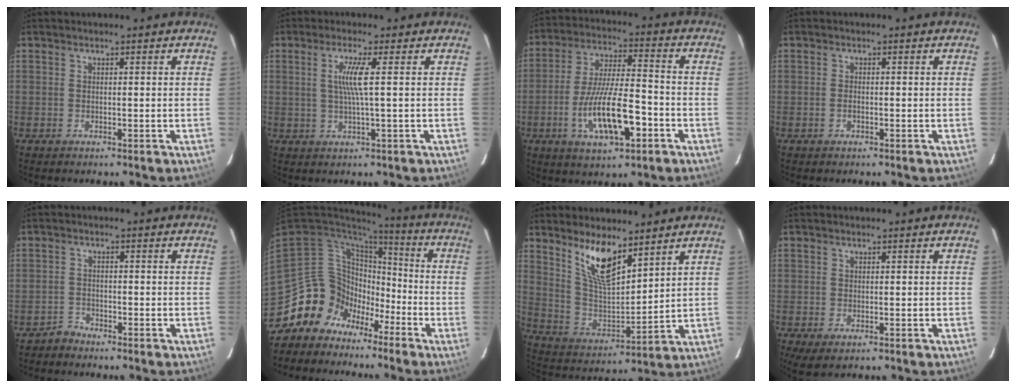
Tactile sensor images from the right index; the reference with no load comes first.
{"total": 4.6, "force": [0.8, -0.8, 4.5], "torque": [-0.085, -0.003, 0.014]}
{"total": 14.6, "force": [-5.5, 4.3, 12.8], "torque": [-0.253, -0.011, -0.090]}
{"total": 1.2, "force": [-0.5, 0.6, 0.9], "torque": [-0.021, 0.001, -0.010]}
{"total": 2.0, "force": [-1.7, 0.9, -0.6], "torque": [0.009, 0.010, -0.034]}
{"total": 13.6, "force": [-8.7, 10.1, 2.7], "torque": [-0.071, 0.035, -0.151]}
{"total": 12.0, "force": [8.2, 3.9, 7.8], "torque": [-0.148, -0.004, 0.169]}
{"total": 2.9, "force": [-1.1, 1.5, 2.3], "torque": [-0.046, -0.012, -0.015]}